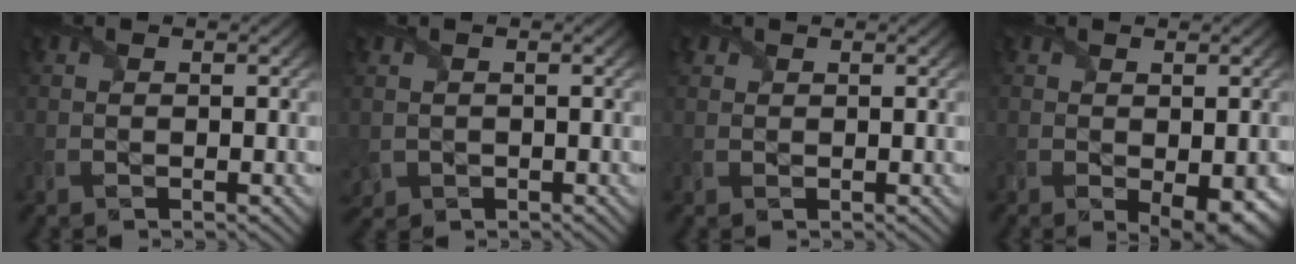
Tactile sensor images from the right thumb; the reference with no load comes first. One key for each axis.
{"total": 1.8, "fx": -0.2, "fy": 1.5, "fz": 0.8, "tx": -0.033, "ty": -0.012, "tz": -0.004}
{"total": 0.9, "fx": 0.7, "fy": 0.5, "fz": 0.0, "tx": -0.004, "ty": 0.000, "tz": 0.017}
{"total": 4.4, "fx": -1.3, "fy": 2.0, "fz": 3.7, "tx": -0.058, "ty": -0.022, "tz": -0.008}